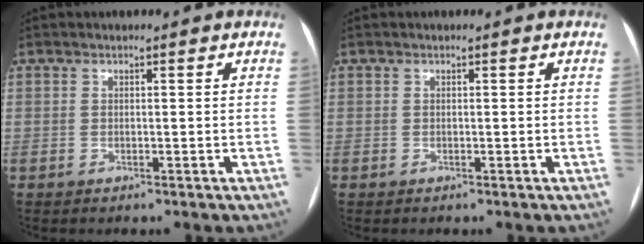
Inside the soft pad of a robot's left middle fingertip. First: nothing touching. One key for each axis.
{"total": 0.0}